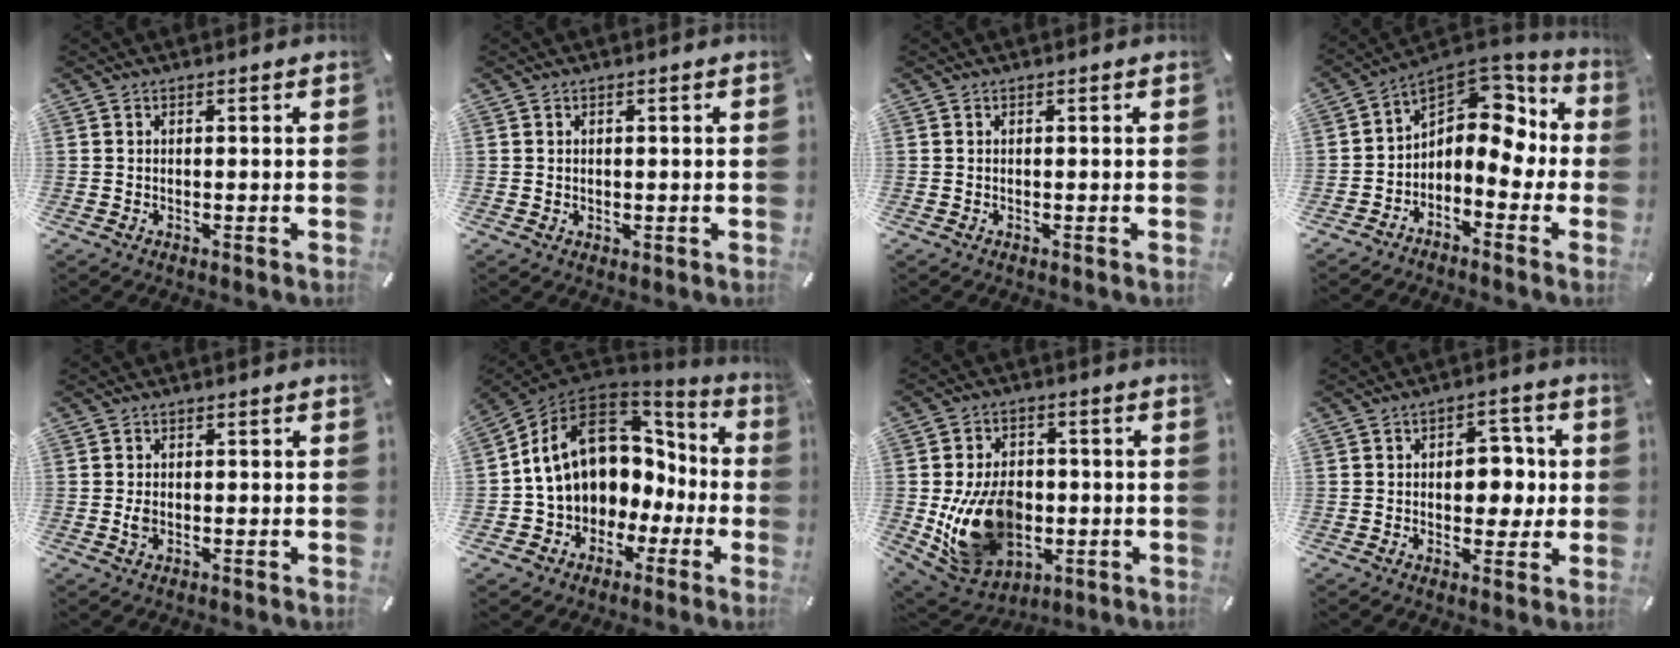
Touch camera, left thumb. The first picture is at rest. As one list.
[{"total": 0.9, "force": [0.2, 0.9, 0.2], "torque": [-0.003, 0.005, 0.002]}, {"total": 0.0}, {"total": 9.8, "force": [1.8, 7.2, 6.4], "torque": [-0.066, -0.034, 0.030]}, {"total": 2.0, "force": [-0.3, 1.3, 1.5], "torque": [-0.037, -0.001, -0.008]}, {"total": 16.0, "force": [3.6, 12.6, 9.3], "torque": [-0.202, -0.019, 0.072]}, {"total": 17.0, "force": [-2.4, 12.9, 10.8], "torque": [-0.208, -0.001, -0.036]}, {"total": 8.1, "force": [0.1, 5.7, 5.8], "torque": [-0.065, -0.001, -0.006]}]